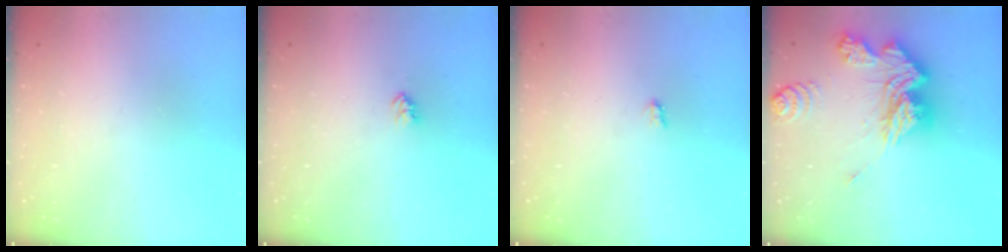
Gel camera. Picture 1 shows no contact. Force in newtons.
{"total": 2.7, "press": 2.7, "slide": 0.4}
{"total": 1.7, "press": 1.6, "slide": 0.3}
{"total": 20.4, "press": 20.3, "slide": 1.9}